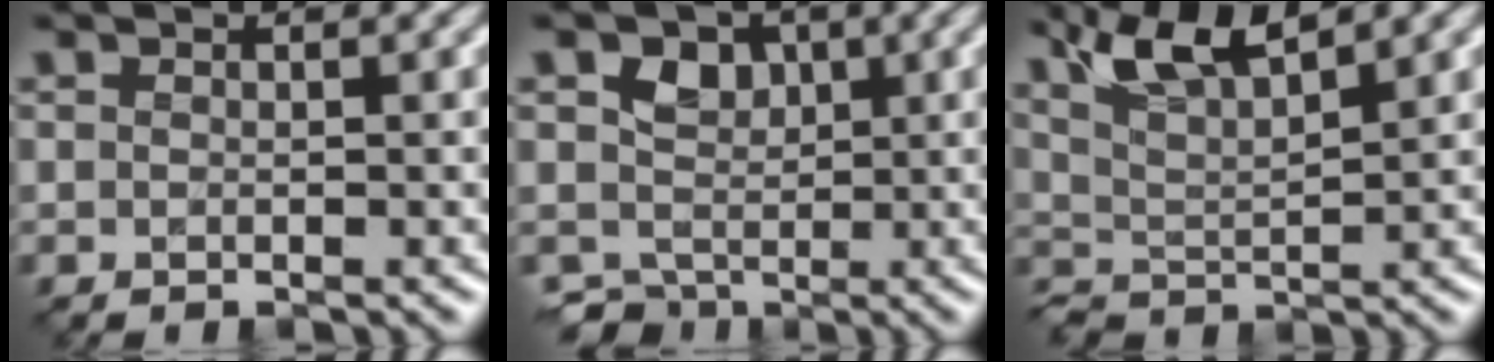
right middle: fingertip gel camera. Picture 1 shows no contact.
{"total": 3.9, "force": [0.4, 3.5, 1.7], "torque": [-0.027, -0.006, 0.005]}
{"total": 5.6, "force": [4.1, 1.4, 3.6], "torque": [-0.072, 0.013, 0.078]}